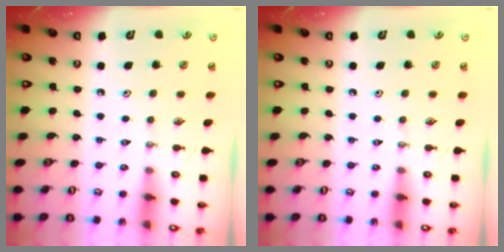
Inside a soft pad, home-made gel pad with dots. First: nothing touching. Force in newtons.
{"total": 0.0}